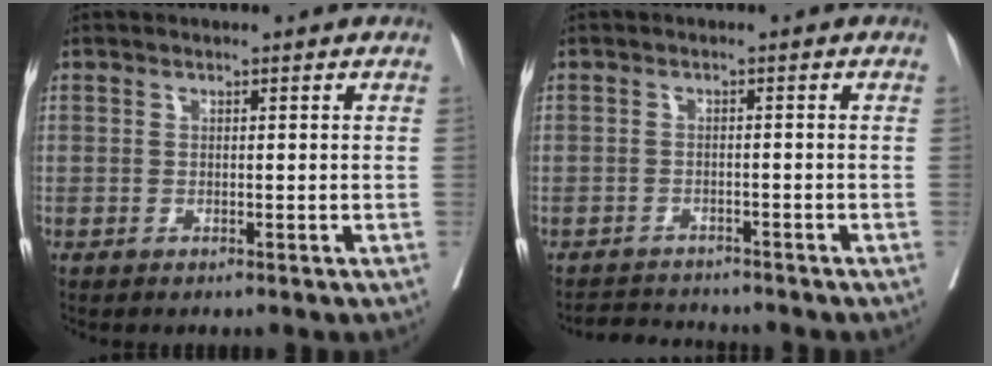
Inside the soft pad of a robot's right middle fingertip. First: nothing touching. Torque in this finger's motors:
{"motor_torque": [-0.02, -0.31, -0.13, -0.11]}